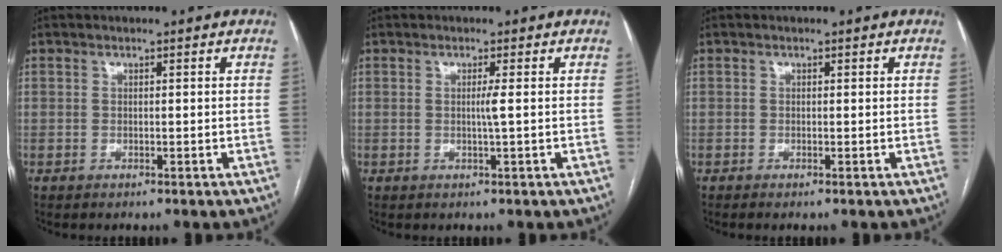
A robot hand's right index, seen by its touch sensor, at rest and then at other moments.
{"total": 1.4, "force": [0.0, -0.5, 1.3], "torque": [-0.024, -0.001, -0.001]}
{"total": 0.0}